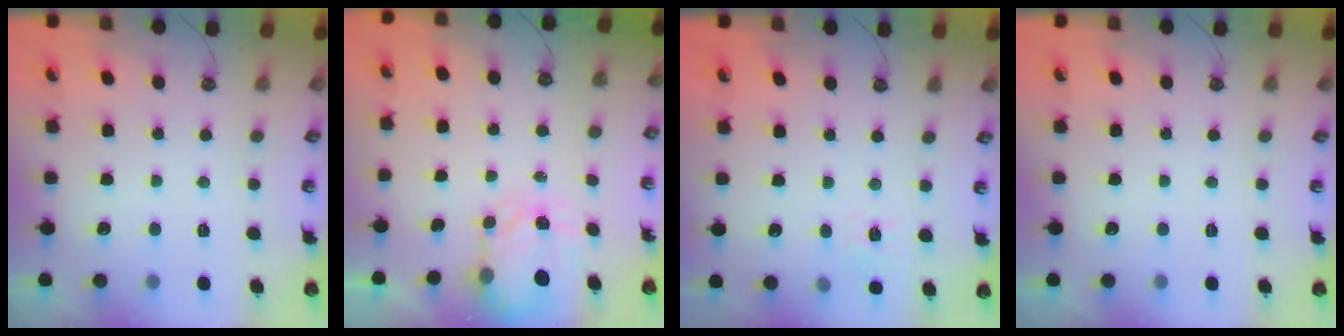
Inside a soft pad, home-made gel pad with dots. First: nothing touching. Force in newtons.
{"total": 3.6, "press": 3.6, "slide": 0.5}
{"total": 6.1, "press": 6.1, "slide": 0.7}
{"total": 0.0}